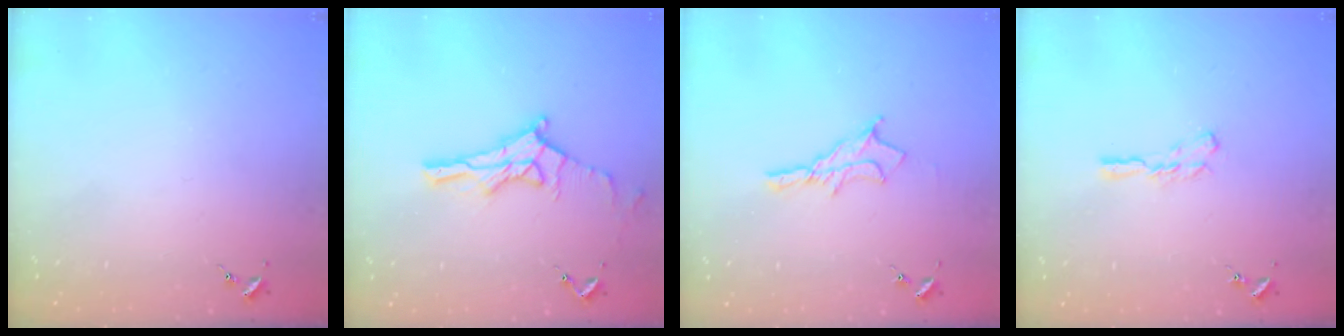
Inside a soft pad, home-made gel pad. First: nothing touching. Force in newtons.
{"total": 12.5, "press": 12.4, "slide": 0.8}
{"total": 10.4, "press": 10.3, "slide": 0.7}
{"total": 6.1, "press": 6.1, "slide": 0.2}